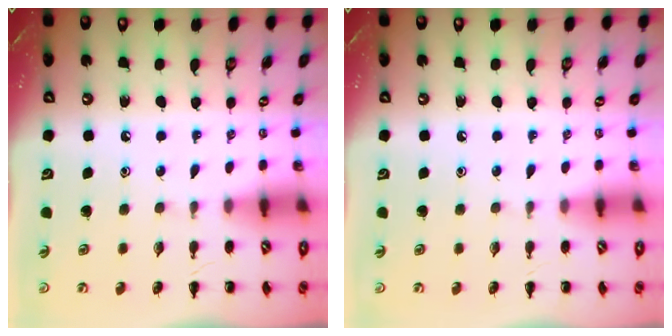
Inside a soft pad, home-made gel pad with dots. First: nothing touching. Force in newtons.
{"total": 0.0}